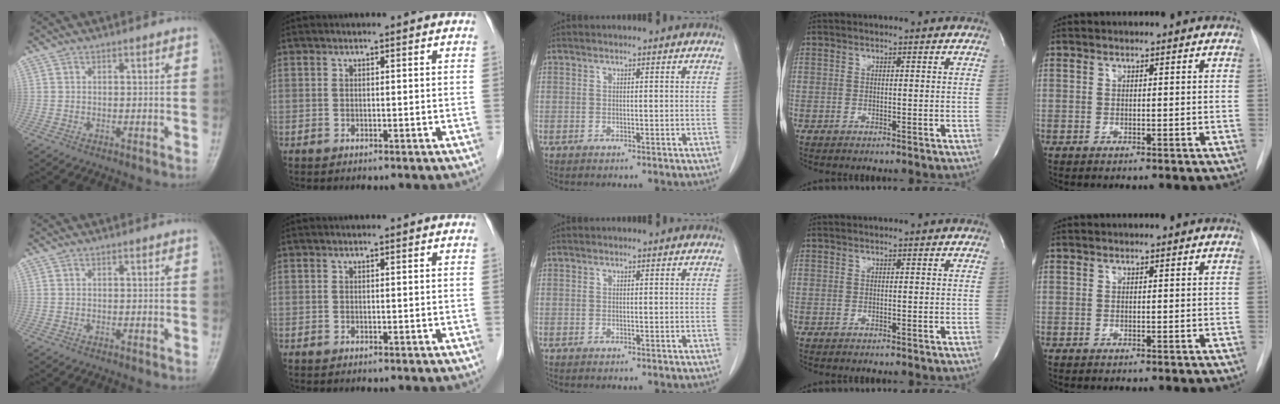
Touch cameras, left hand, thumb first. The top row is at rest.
{}